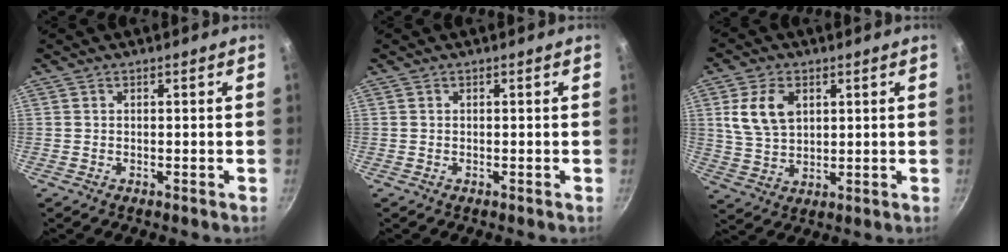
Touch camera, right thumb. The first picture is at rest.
{"total": 0.0}
{"total": 9.0, "force": [2.8, 6.0, 6.1], "torque": [-0.104, -0.010, 0.057]}